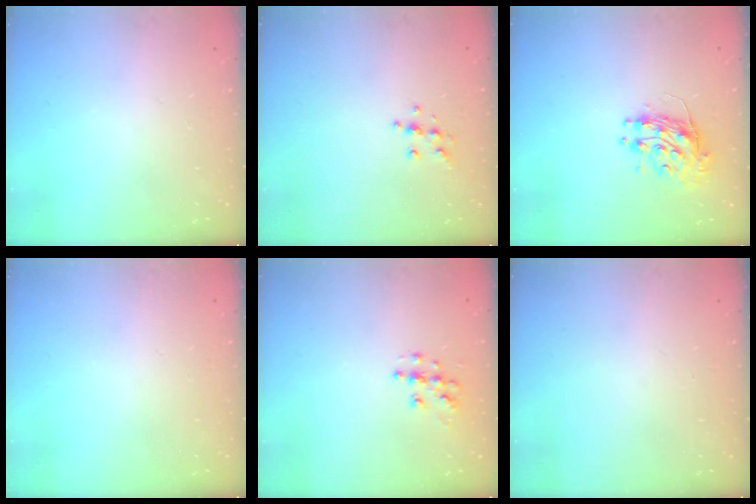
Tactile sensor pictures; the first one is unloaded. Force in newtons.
{"total": 6.2, "press": 6.2, "slide": 0.6}
{"total": 10.9, "press": 10.8, "slide": 0.8}
{"total": 0.0}
{"total": 7.3, "press": 7.3, "slide": 0.2}
{"total": 0.0}